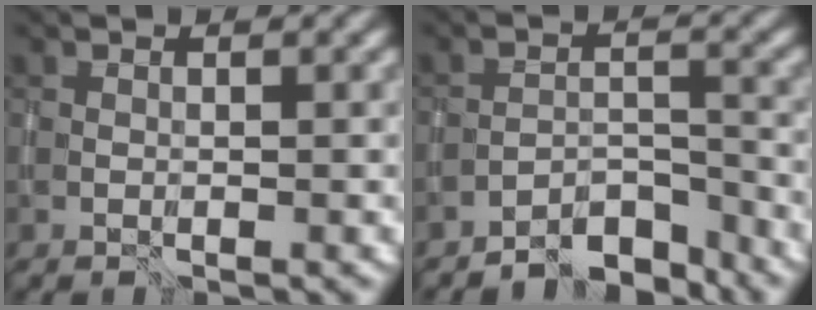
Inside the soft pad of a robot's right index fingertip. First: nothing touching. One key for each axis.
{"total": 4.7, "fx": -4.5, "fy": 1.0, "fz": 0.9, "tx": -0.004, "ty": 0.007, "tz": -0.081}